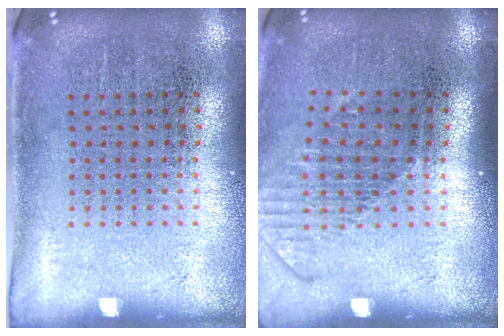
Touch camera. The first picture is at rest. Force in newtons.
{"total": 1.6, "press": 1.2, "slide": 1.0}